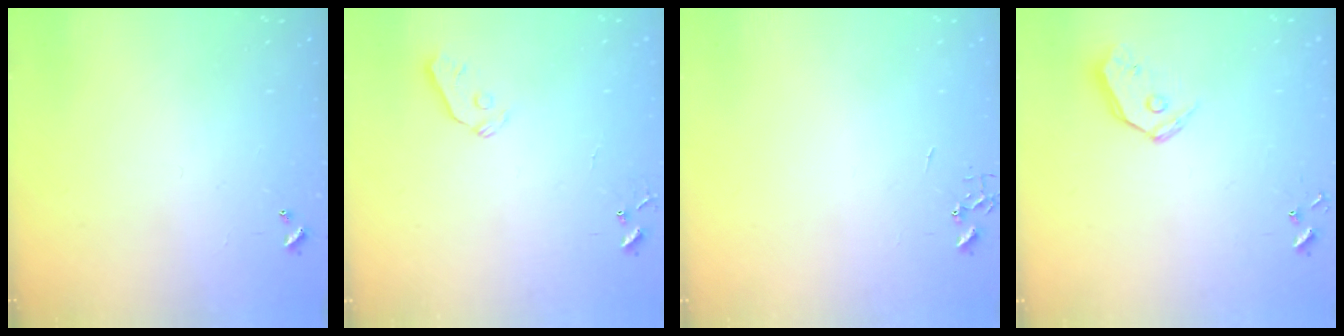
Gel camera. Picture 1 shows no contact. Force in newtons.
{"total": 5.9, "press": 5.8, "slide": 0.7}
{"total": 0.0}
{"total": 8.7, "press": 8.6, "slide": 1.3}